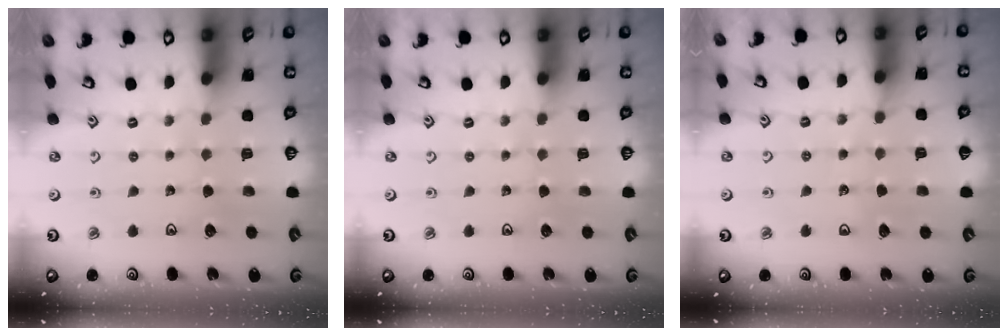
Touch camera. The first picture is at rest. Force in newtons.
{"total": 0.0}
{"total": 3.2, "press": 3.2, "slide": 0.3}